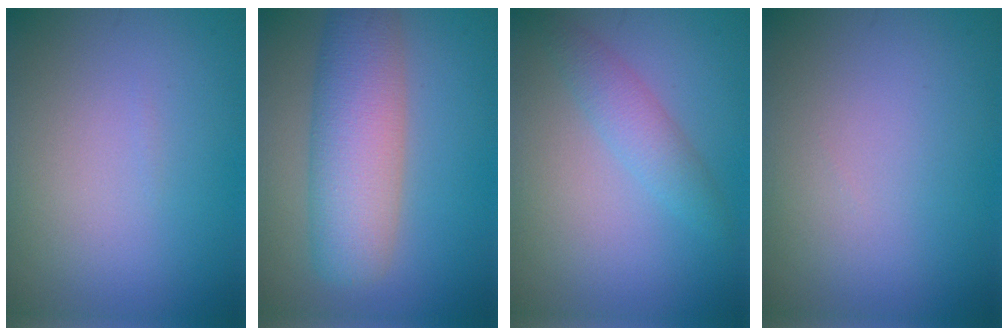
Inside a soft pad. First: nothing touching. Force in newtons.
{"total": 7.3, "press": 7.3, "slide": 0.0}
{"total": 2.4, "press": 2.4, "slide": 0.1}
{"total": 0.0}